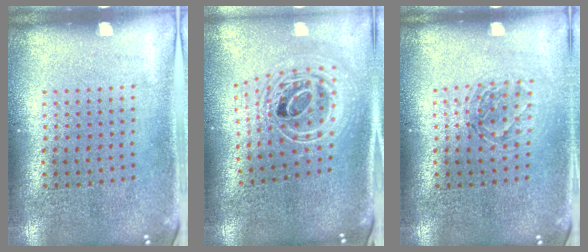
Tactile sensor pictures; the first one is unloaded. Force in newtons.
{"total": 2.5, "press": 1.8, "slide": 1.8}
{"total": 1.3, "press": 1.1, "slide": 0.8}